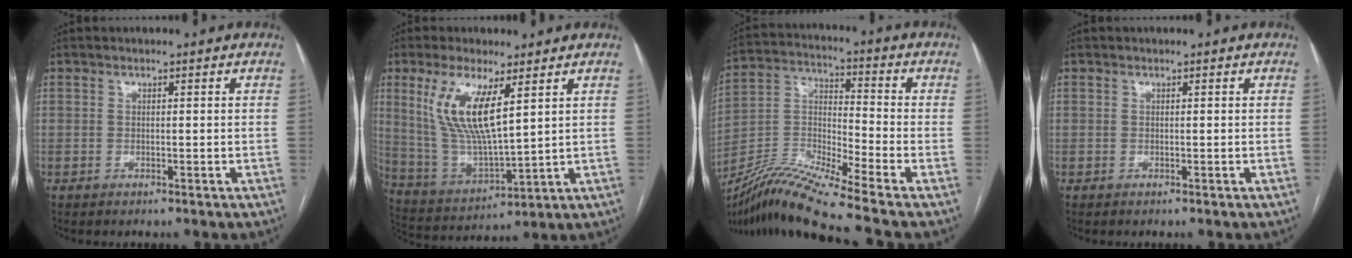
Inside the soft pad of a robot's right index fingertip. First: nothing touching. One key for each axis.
{"total": 12.2, "fx": 5.0, "fy": 2.8, "fz": 10.8, "tx": -0.236, "ty": -0.008, "tz": 0.107}
{"total": 14.5, "fx": -12.1, "fy": -1.9, "fz": 7.7, "tx": -0.157, "ty": -0.005, "tz": -0.227}
{"total": 0.0}